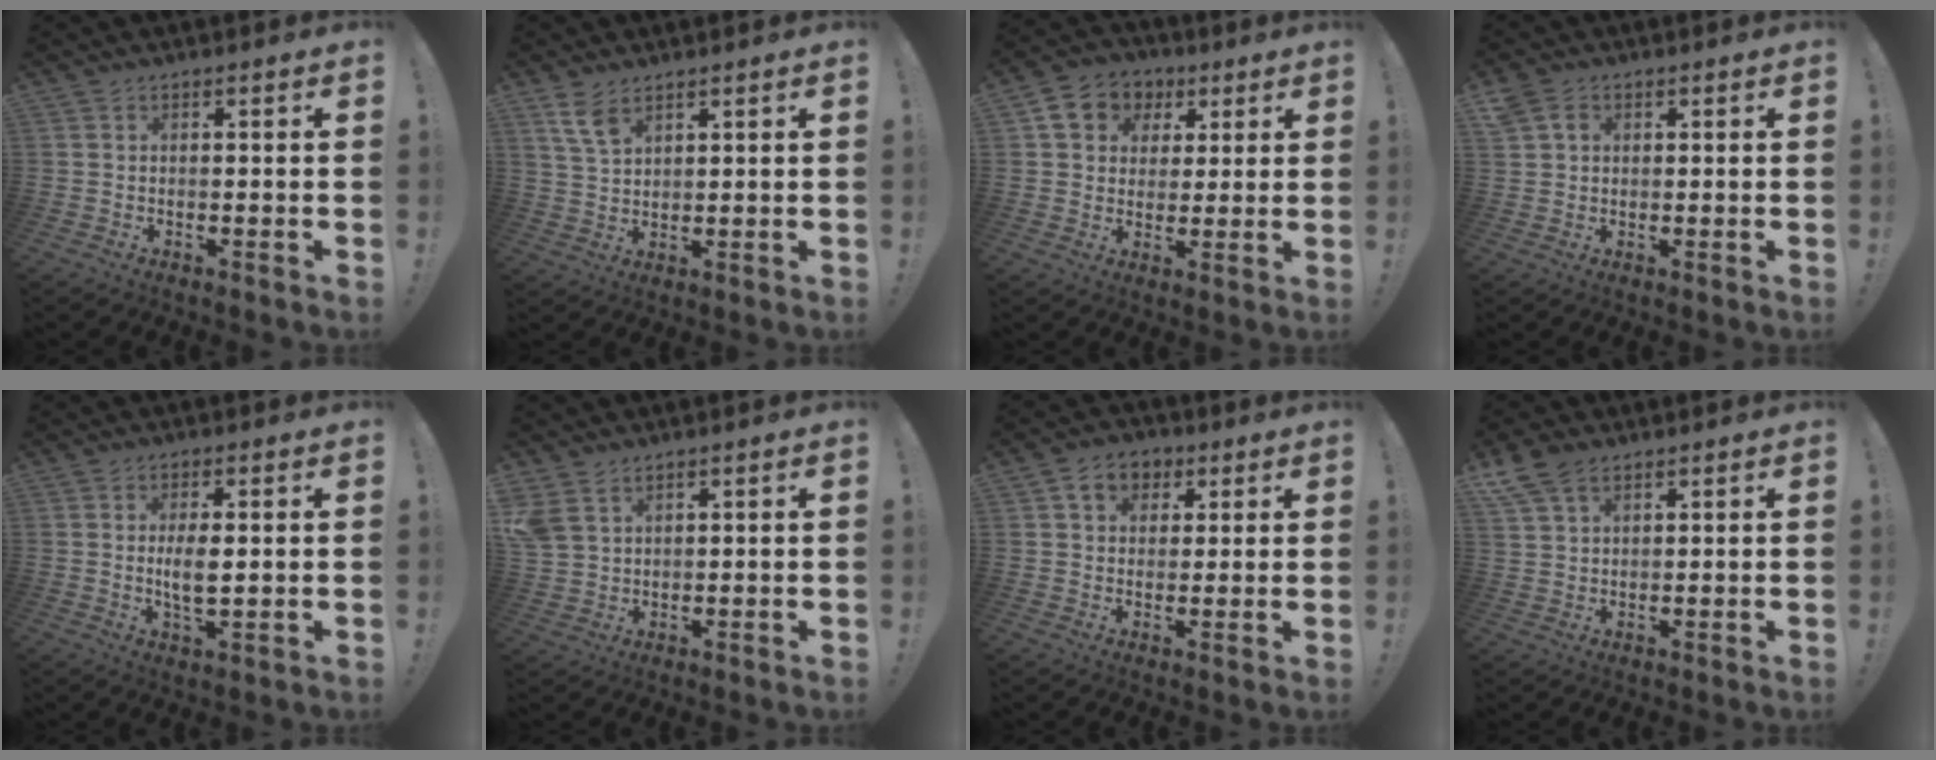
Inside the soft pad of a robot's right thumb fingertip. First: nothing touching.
{"total": 6.5, "force": [4.3, 2.9, 3.9], "torque": [-0.070, -0.022, 0.082]}
{"total": 9.2, "force": [3.4, 7.9, 3.4], "torque": [-0.049, -0.011, 0.069]}
{"total": 4.3, "force": [1.4, 3.5, 1.9], "torque": [-0.030, 0.005, 0.029]}
{"total": 5.4, "force": [0.3, 2.1, 5.0], "torque": [-0.089, -0.010, -0.001]}
{"total": 6.0, "force": [3.6, 3.9, 2.7], "torque": [-0.054, -0.007, 0.077]}
{"total": 8.2, "force": [3.4, 6.4, 3.8], "torque": [-0.054, -0.006, 0.066]}
{"total": 7.6, "force": [5.0, 4.3, 3.8], "torque": [-0.081, -0.010, 0.101]}